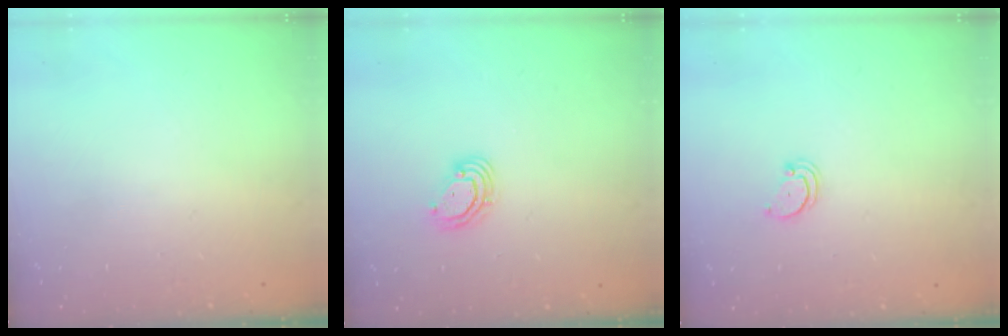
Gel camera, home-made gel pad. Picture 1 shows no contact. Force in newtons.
{"total": 5.0, "press": 4.9, "slide": 0.5}
{"total": 2.5, "press": 2.5, "slide": 0.3}